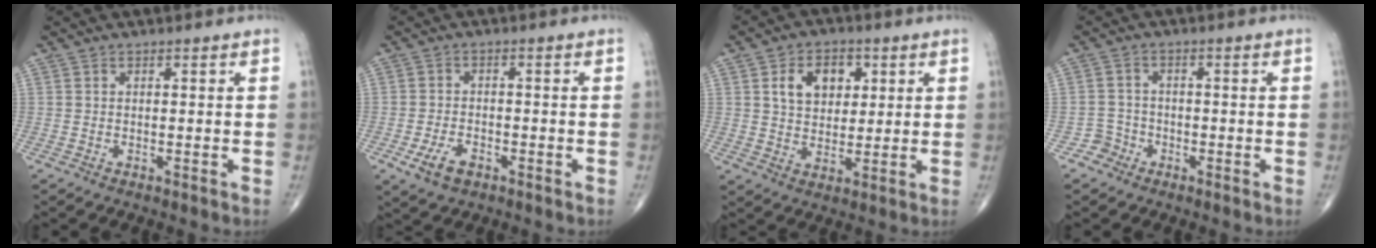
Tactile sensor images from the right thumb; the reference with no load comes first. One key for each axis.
{"total": 5.0, "fx": -2.4, "fy": 3.0, "fz": 3.3, "tx": -0.065, "ty": 0.007, "tz": -0.041}
{"total": 8.8, "fx": 2.9, "fy": 6.2, "fz": 5.5, "tx": -0.058, "ty": -0.008, "tz": 0.049}
{"total": 2.9, "fx": -1.7, "fy": 2.3, "fz": -0.5, "tx": 0.025, "ty": 0.014, "tz": -0.039}